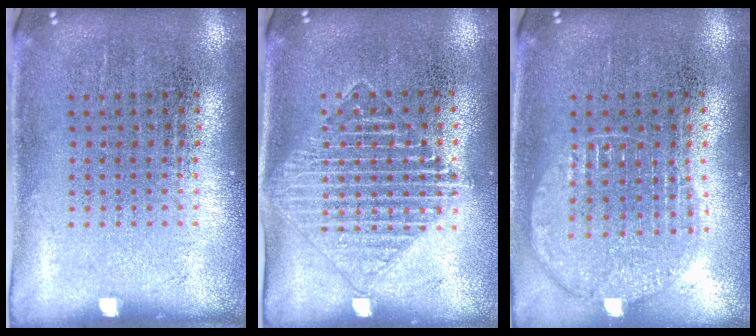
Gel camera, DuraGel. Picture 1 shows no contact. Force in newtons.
{"total": 1.6, "press": 1.4, "slide": 0.8}
{"total": 1.1, "press": 1.1, "slide": 0.1}